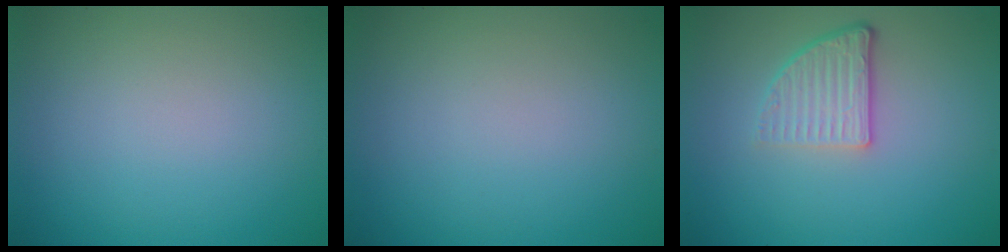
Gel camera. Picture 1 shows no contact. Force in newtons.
{"total": 0.0}
{"total": 3.7, "press": 2.5, "slide": 2.7}